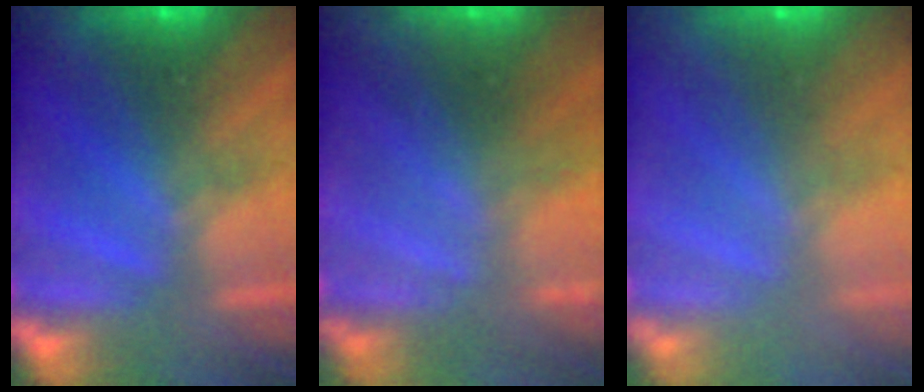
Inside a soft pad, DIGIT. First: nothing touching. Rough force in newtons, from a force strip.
{"total": 2.2}
{"total": 7.4}